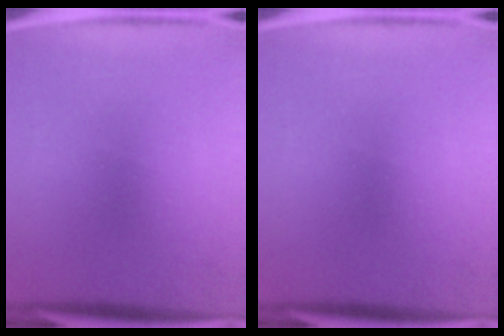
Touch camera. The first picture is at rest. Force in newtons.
{"total": 0.0}